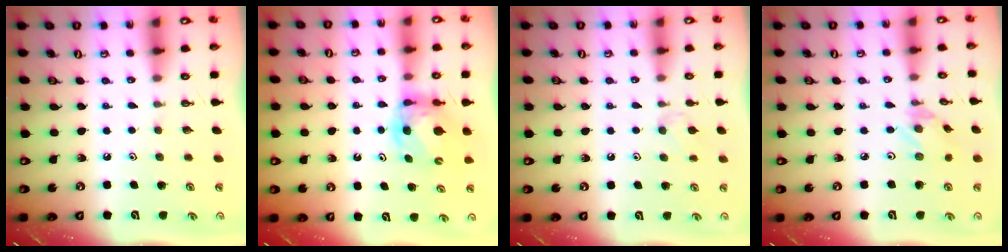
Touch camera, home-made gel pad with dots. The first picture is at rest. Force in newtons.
{"total": 6.8, "press": 6.8, "slide": 0.4}
{"total": 4.1, "press": 4.0, "slide": 0.8}
{"total": 1.5, "press": 1.5, "slide": 0.0}